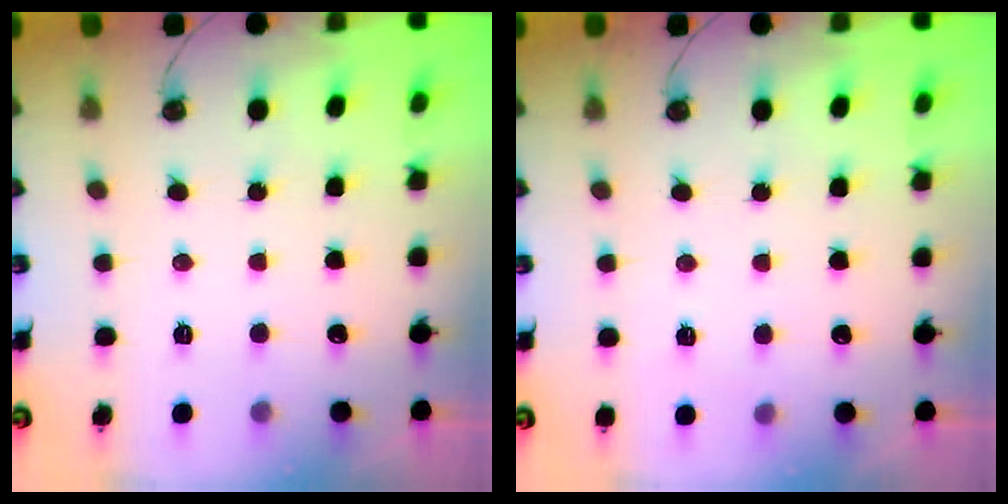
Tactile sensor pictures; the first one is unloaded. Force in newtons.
{"total": 2.1, "press": 2.1, "slide": 0.4}